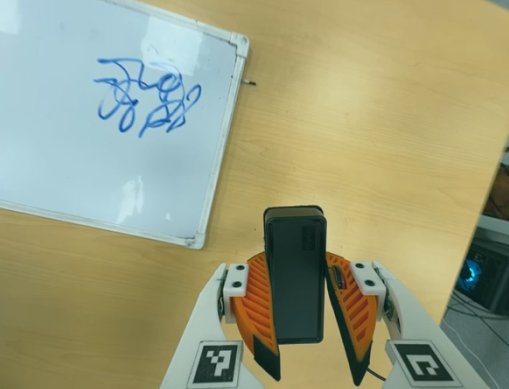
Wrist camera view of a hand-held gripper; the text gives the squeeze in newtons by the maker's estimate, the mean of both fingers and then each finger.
{"total": 7.2, "left": 7.5, "right": 7.0}